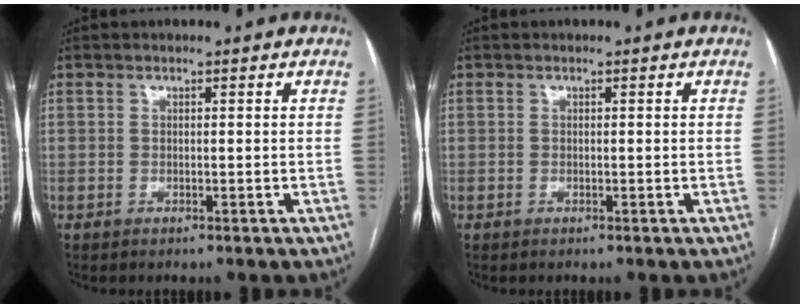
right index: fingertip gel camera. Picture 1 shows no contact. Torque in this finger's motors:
{"motor_torque": [0.00, 0.00, 0.00, 0.00]}